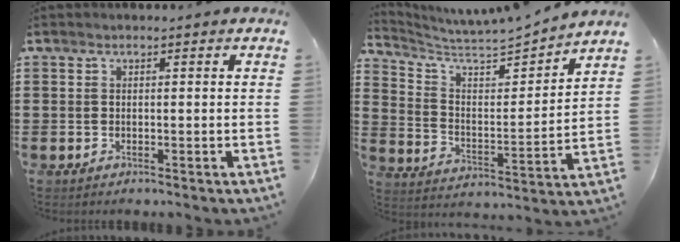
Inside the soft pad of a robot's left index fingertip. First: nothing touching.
{"total": 4.8, "force": [4.6, 0.6, 1.2], "torque": [-0.051, -0.046, 0.070]}